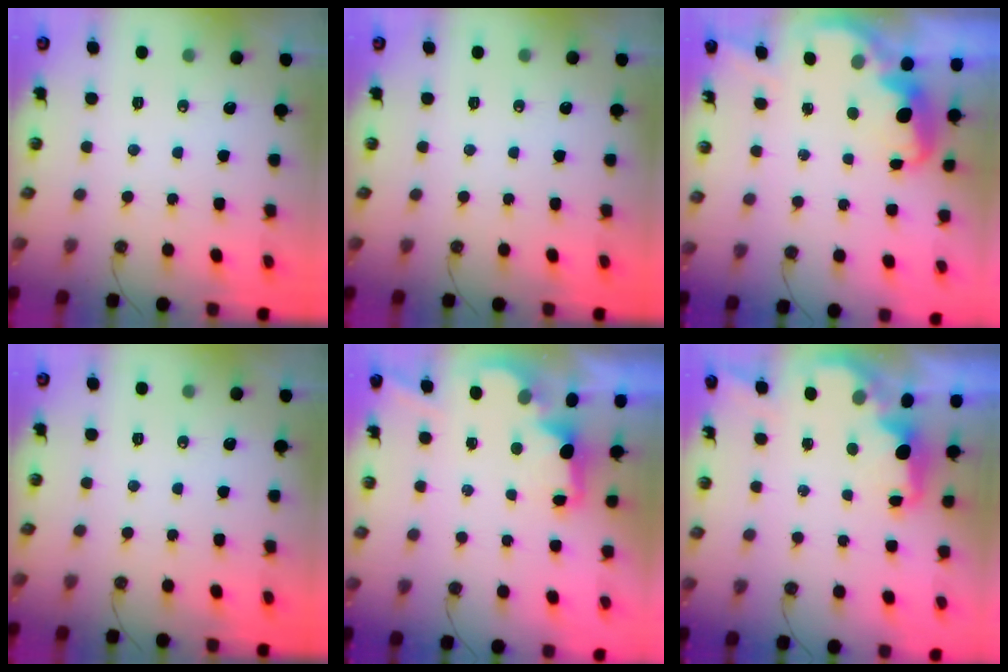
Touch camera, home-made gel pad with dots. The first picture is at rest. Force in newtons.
{"total": 0.0}
{"total": 3.1, "press": 3.1, "slide": 0.5}
{"total": 0.0}
{"total": 3.2, "press": 3.2, "slide": 0.6}
{"total": 2.2, "press": 2.1, "slide": 0.8}